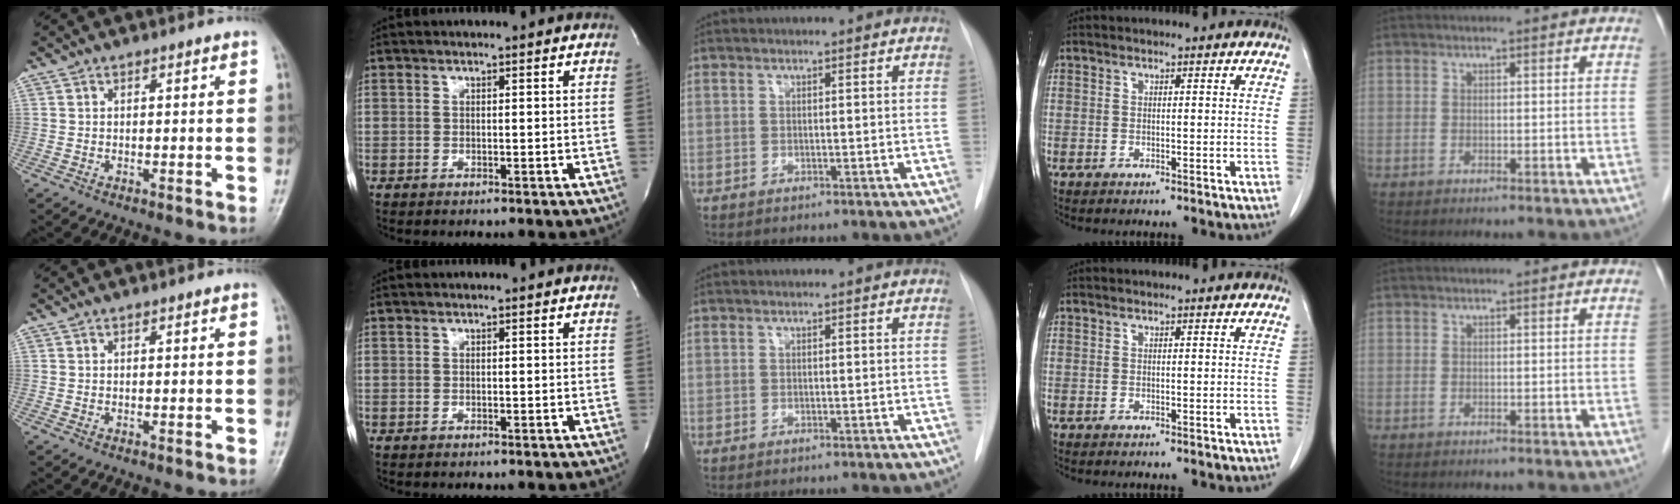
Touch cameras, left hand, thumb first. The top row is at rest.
{}